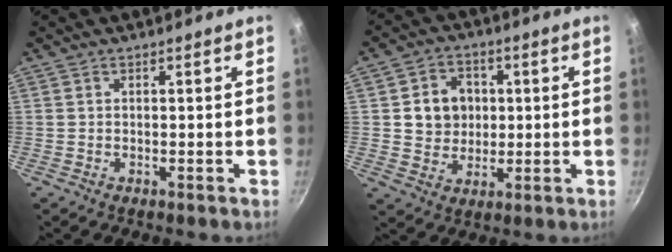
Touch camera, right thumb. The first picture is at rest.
{"total": 8.7, "force": [1.1, 7.6, 4.0], "torque": [-0.032, 0.002, 0.018]}